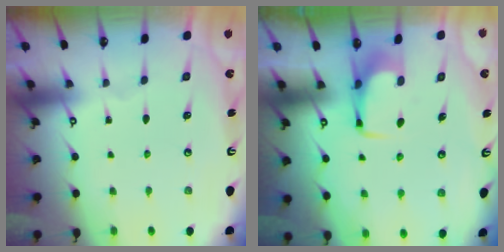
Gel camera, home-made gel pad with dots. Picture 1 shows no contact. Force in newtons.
{"total": 2.9, "press": 2.9, "slide": 0.4}